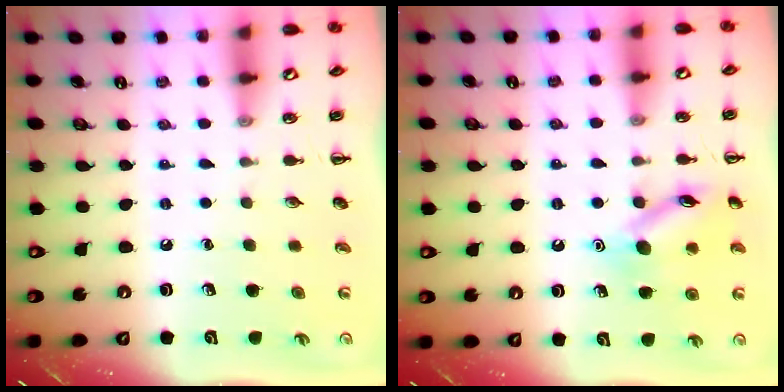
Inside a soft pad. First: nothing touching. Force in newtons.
{"total": 12.1, "press": 12.0, "slide": 0.6}